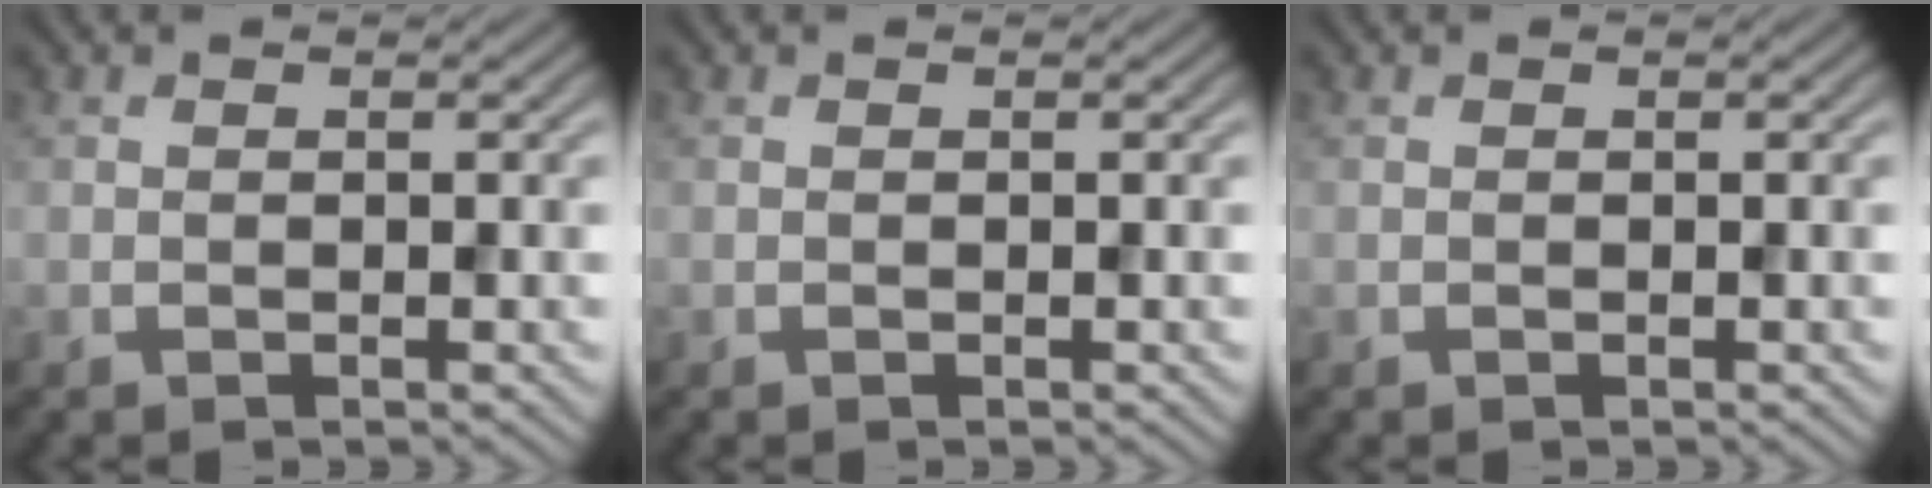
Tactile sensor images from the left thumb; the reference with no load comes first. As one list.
[{"total": 0.0}, {"total": 0.0}]